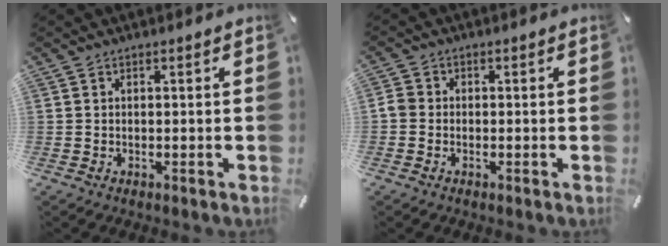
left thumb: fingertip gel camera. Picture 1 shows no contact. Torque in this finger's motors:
{"motor_torque": [0.30, 0.79, 0.29, 0.21, 0.00]}